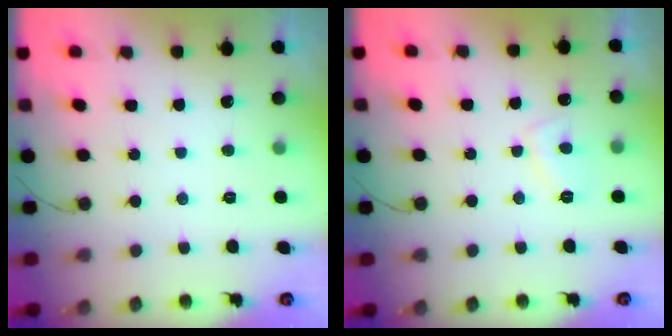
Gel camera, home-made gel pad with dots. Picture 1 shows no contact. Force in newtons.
{"total": 4.2, "press": 4.2, "slide": 0.6}